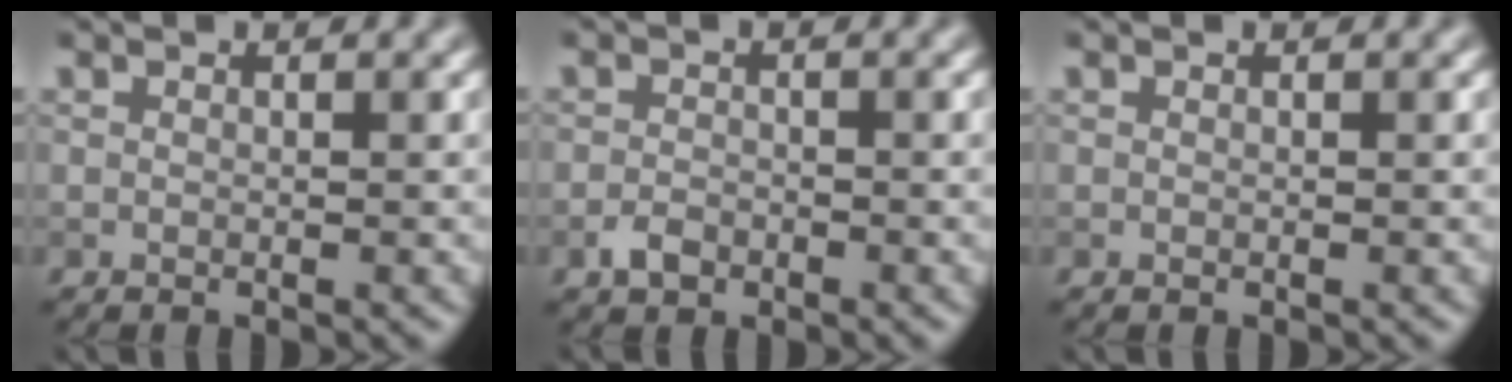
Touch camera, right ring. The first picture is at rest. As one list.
[{"total": 1.6, "force": [-1.1, 1.0, 0.7], "torque": [-0.012, 0.000, -0.022]}, {"total": 0.0}]